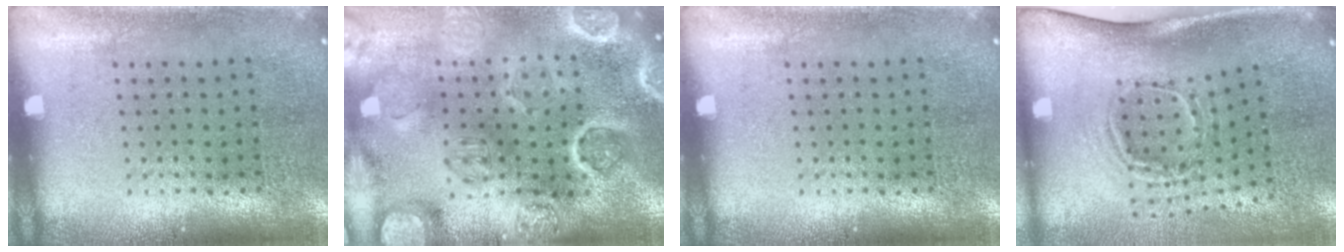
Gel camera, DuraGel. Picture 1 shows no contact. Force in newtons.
{"total": 4.8, "press": 4.2, "slide": 2.3}
{"total": 0.0}
{"total": 1.9, "press": 1.2, "slide": 1.5}